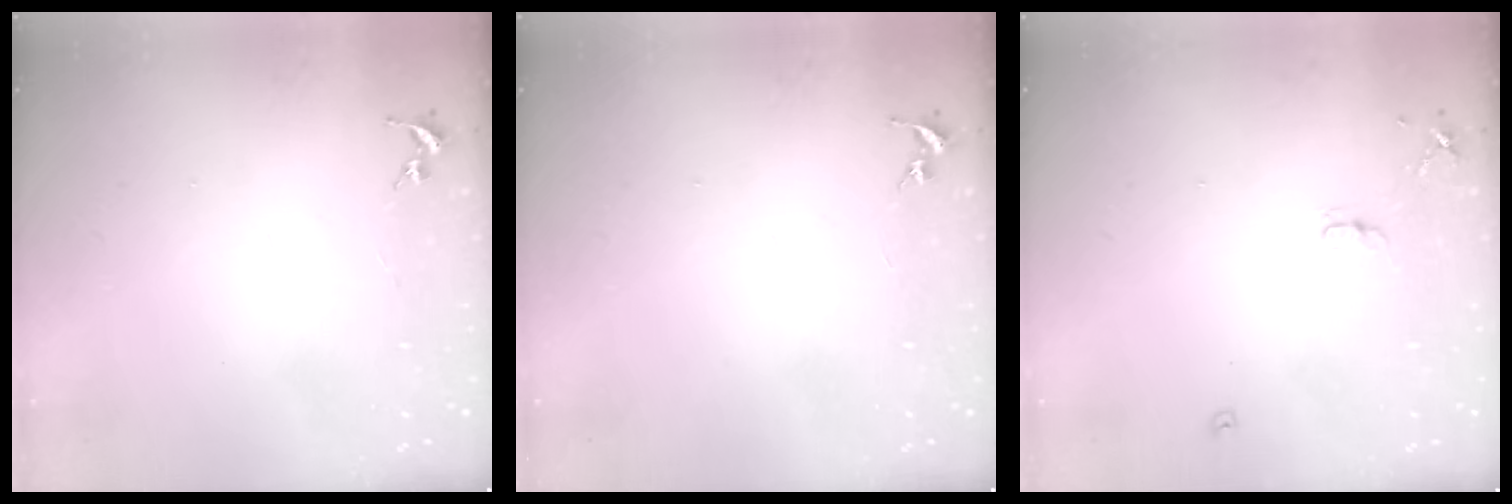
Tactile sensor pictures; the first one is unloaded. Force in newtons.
{"total": 0.0}
{"total": 7.2, "press": 7.2, "slide": 0.8}